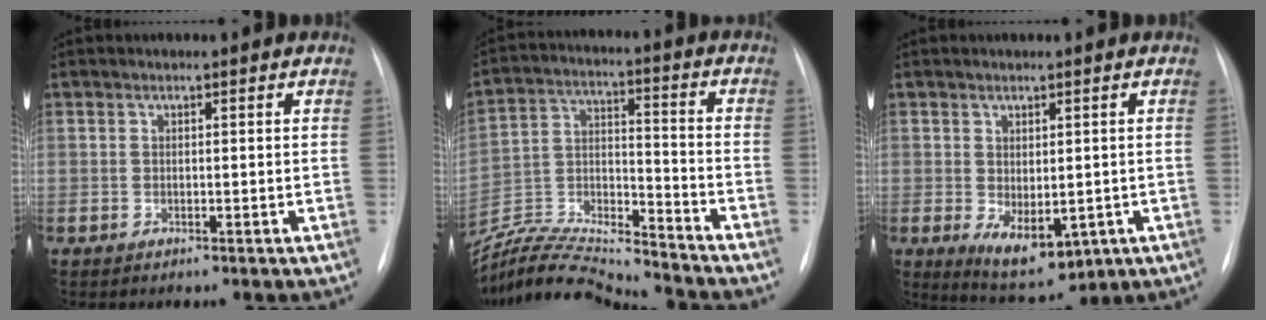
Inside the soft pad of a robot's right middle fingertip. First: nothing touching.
{"total": 15.3, "force": [-14.9, -0.3, 3.7], "torque": [-0.068, 0.017, -0.273]}
{"total": 7.7, "force": [-2.1, 3.9, 6.3], "torque": [-0.089, -0.019, -0.011]}